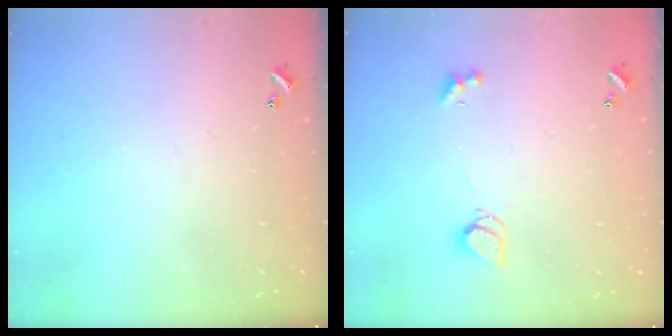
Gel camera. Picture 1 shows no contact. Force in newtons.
{"total": 2.0, "press": 1.9, "slide": 0.5}